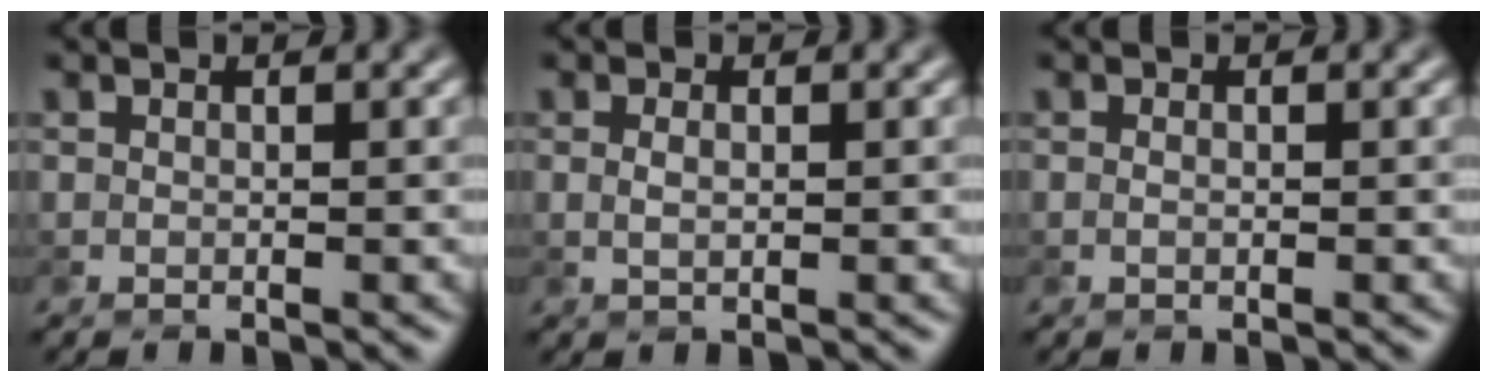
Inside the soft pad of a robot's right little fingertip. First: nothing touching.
{"total": 0.9, "force": [-0.2, 0.3, 0.8], "torque": [-0.019, -0.004, -0.003]}
{"total": 0.6, "force": [-0.3, 0.2, 0.4], "torque": [-0.009, -0.001, -0.007]}